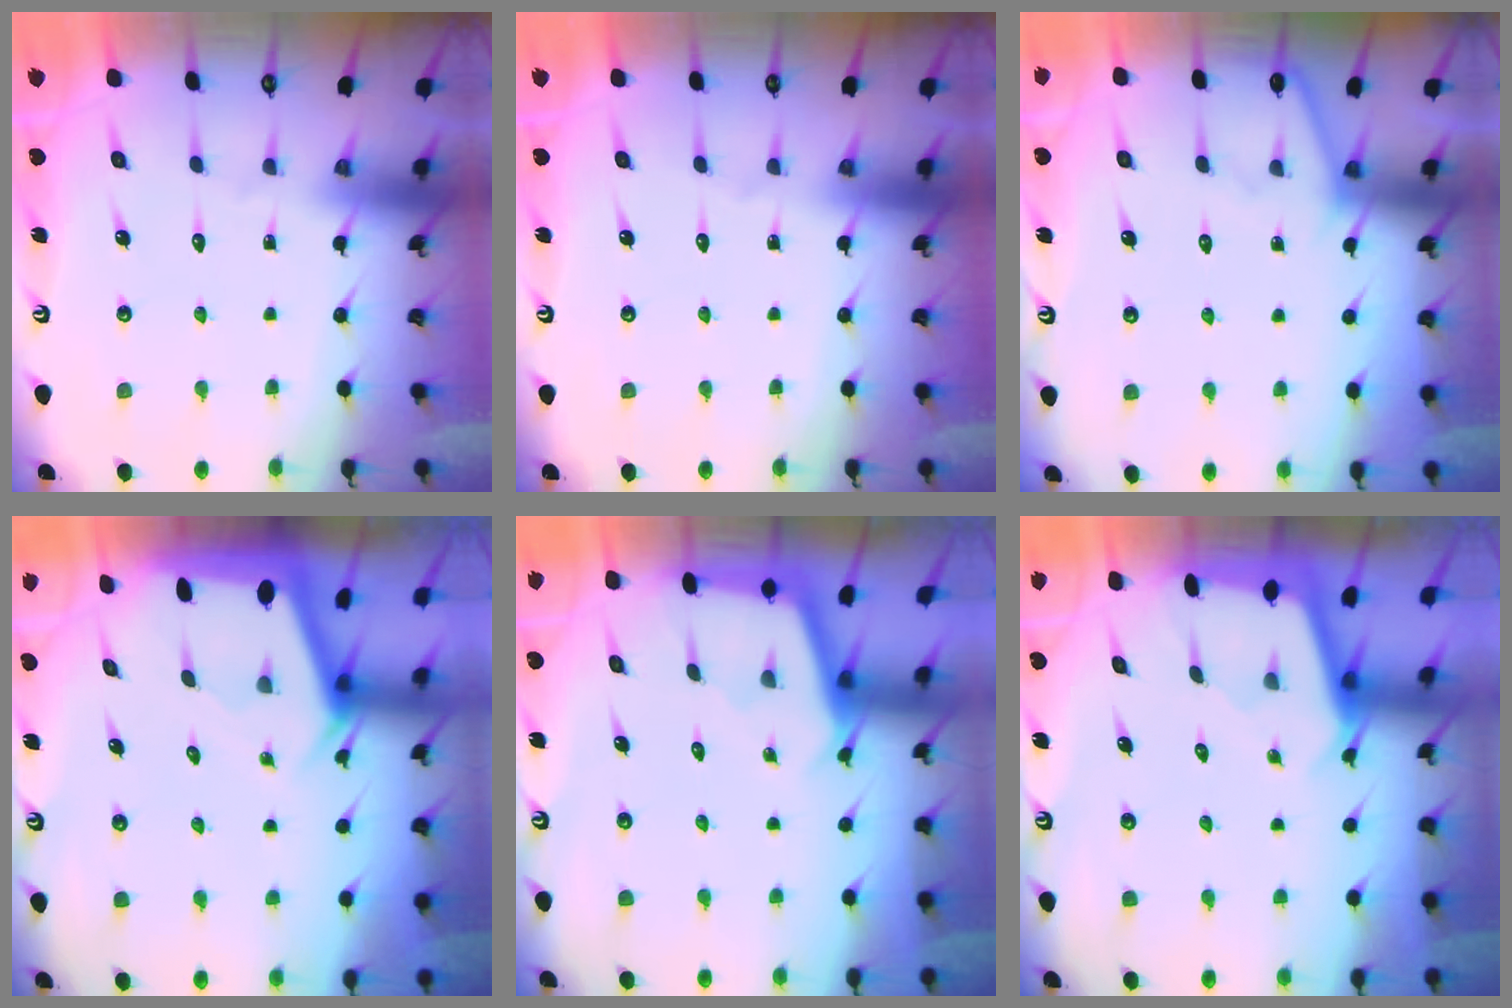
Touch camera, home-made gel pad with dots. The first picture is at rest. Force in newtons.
{"total": 0.0}
{"total": 4.2, "press": 4.2, "slide": 0.6}
{"total": 2.2, "press": 2.2, "slide": 0.0}
{"total": 2.1, "press": 2.1, "slide": 0.2}
{"total": 1.9, "press": 1.9, "slide": 0.2}